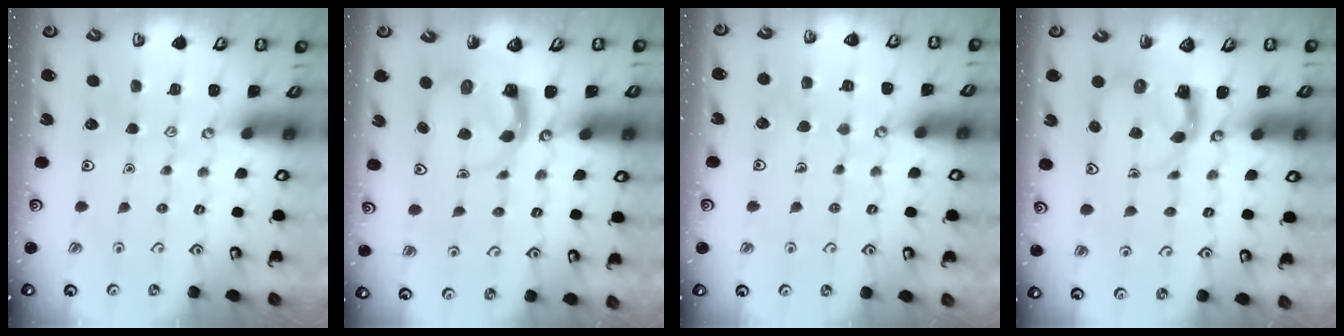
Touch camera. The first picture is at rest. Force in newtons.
{"total": 4.4, "press": 4.4, "slide": 0.3}
{"total": 6.0, "press": 5.9, "slide": 0.5}
{"total": 3.7, "press": 3.7, "slide": 0.6}